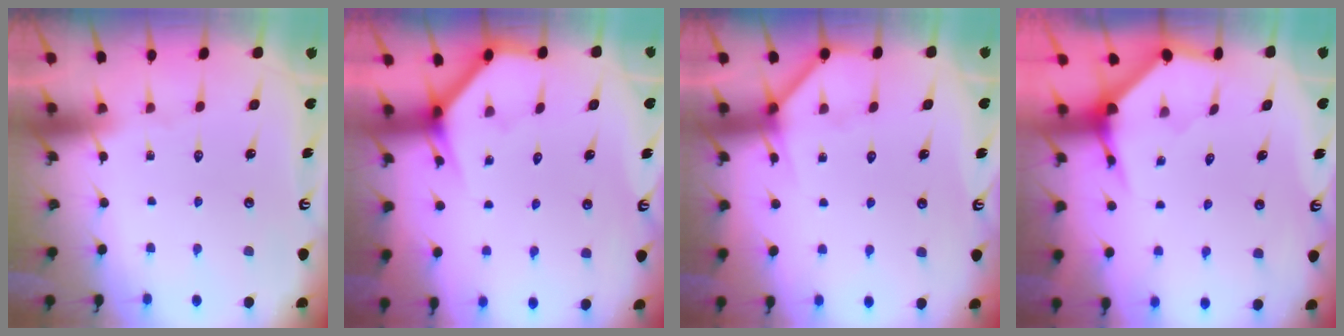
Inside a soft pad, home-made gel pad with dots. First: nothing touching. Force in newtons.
{"total": 3.9, "press": 3.9, "slide": 0.2}
{"total": 5.3, "press": 5.3, "slide": 0.5}
{"total": 4.0, "press": 3.9, "slide": 0.4}